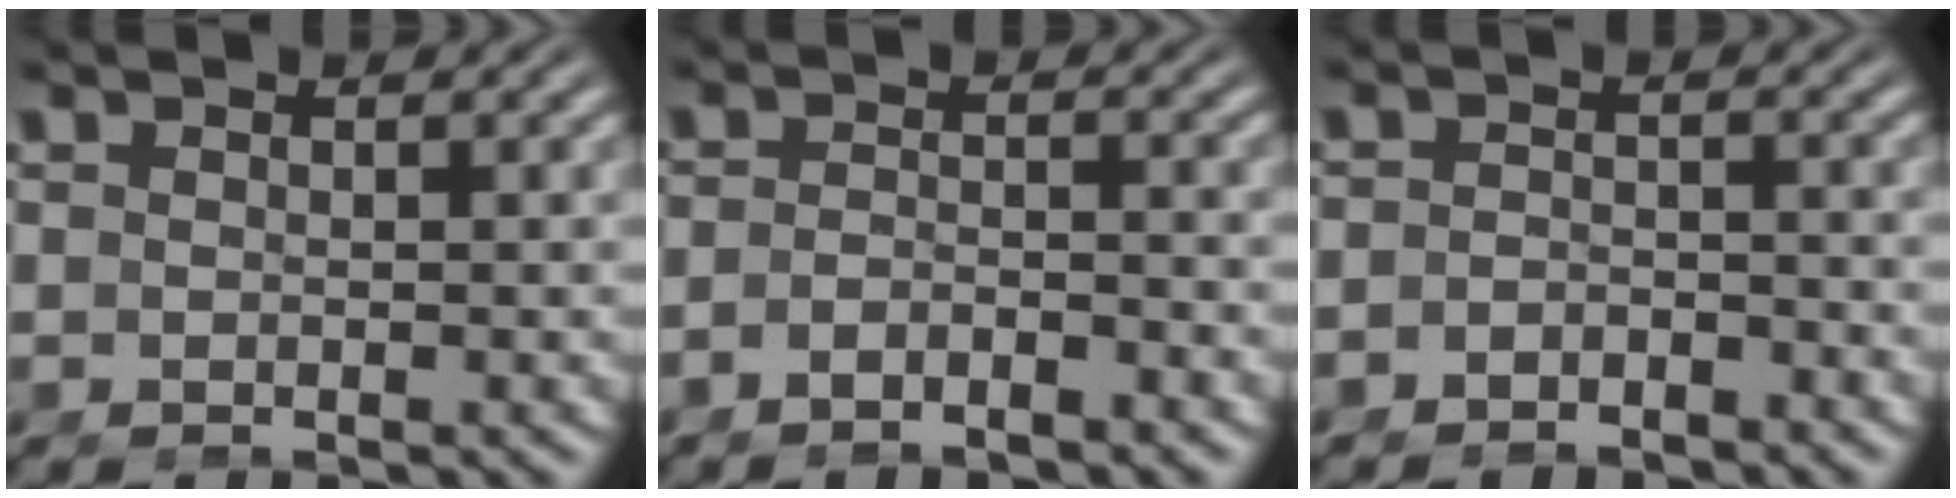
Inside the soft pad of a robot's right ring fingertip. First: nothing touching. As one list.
[{"total": 2.7, "force": [-2.5, 0.4, 0.9], "torque": [-0.016, -0.006, -0.042]}, {"total": 2.9, "force": [-2.8, 0.7, -0.1], "torque": [0.000, -0.012, -0.044]}]